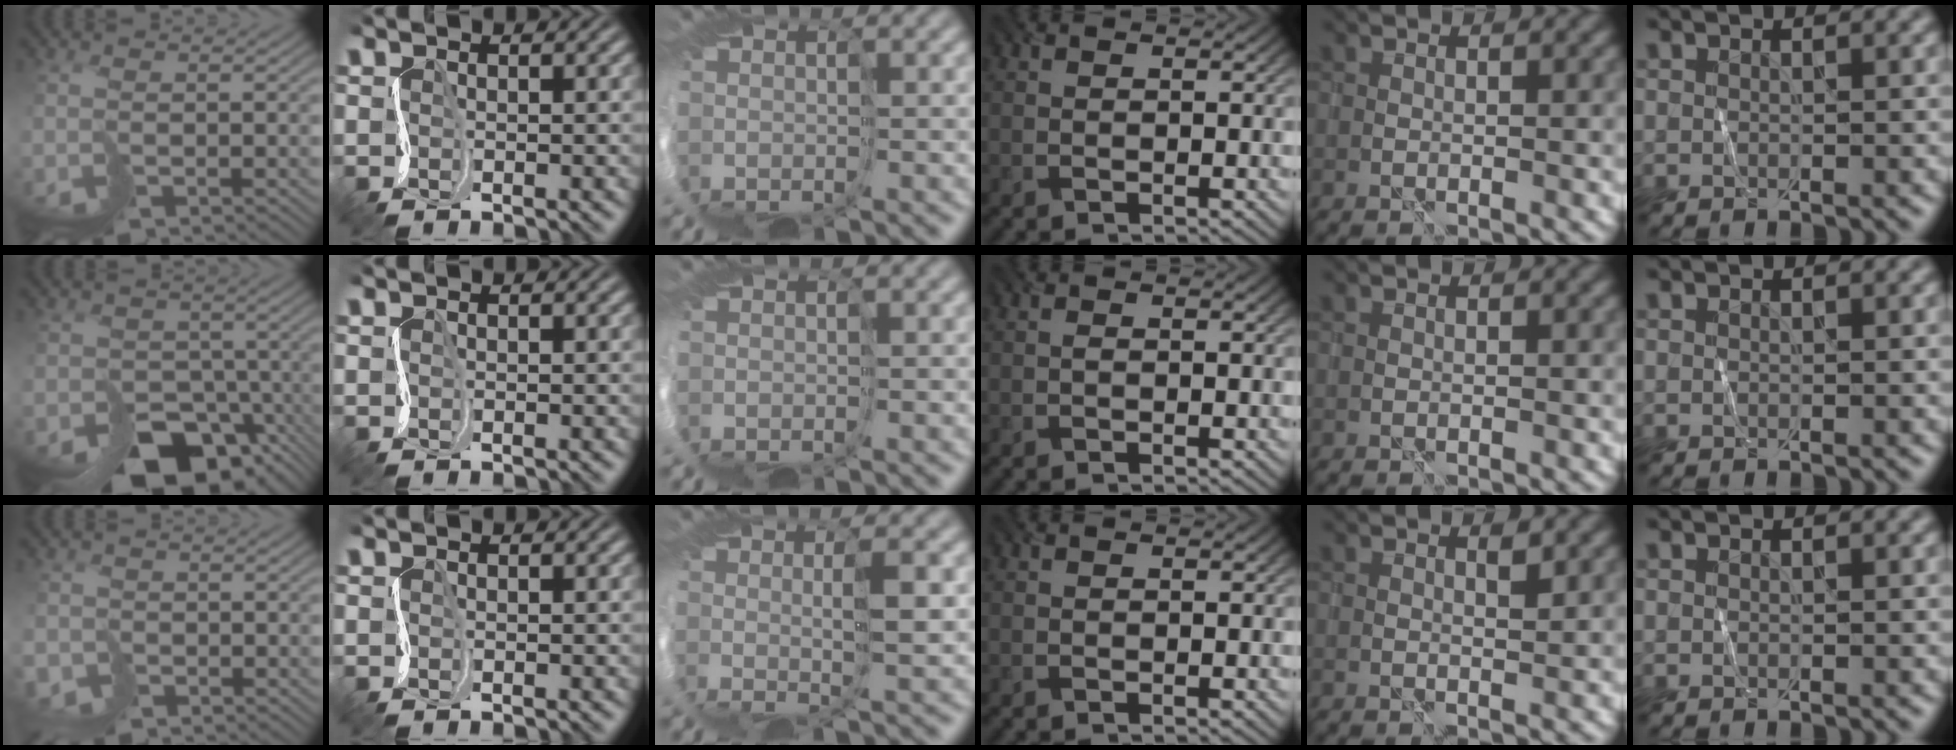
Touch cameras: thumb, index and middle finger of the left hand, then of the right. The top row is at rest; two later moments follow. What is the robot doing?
{"motion": "cut", "object": "tissue"}